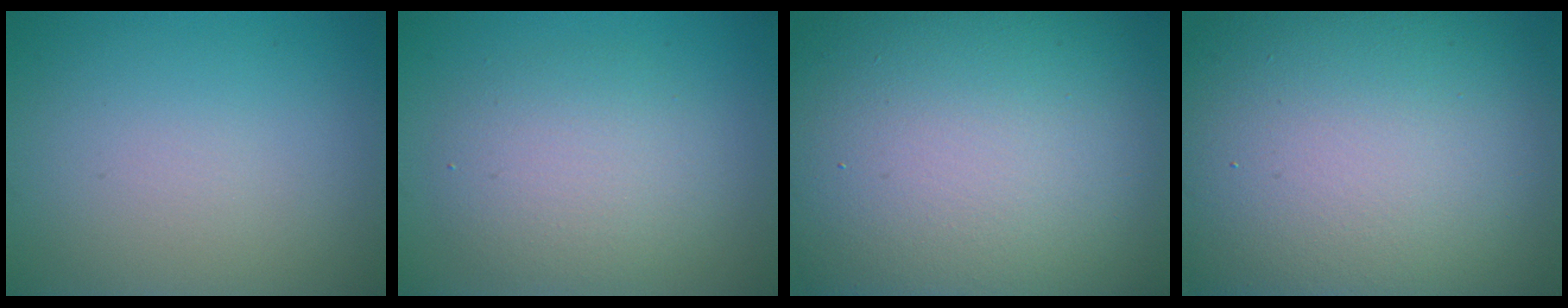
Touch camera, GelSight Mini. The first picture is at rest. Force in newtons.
{"total": 4.3, "press": 4.3, "slide": 0.1}
{"total": 21.4, "press": 21.4, "slide": 0.7}
{"total": 20.5, "press": 20.4, "slide": 1.1}